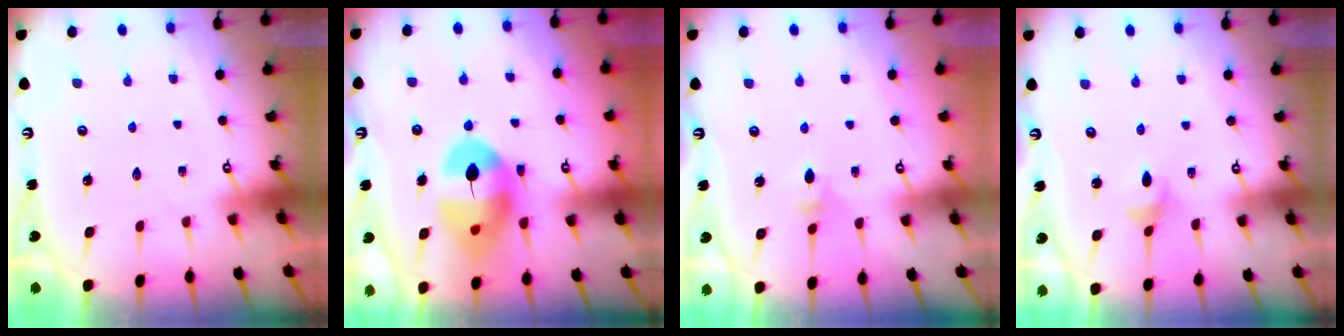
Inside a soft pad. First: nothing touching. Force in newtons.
{"total": 13.5, "press": 13.4, "slide": 2.0}
{"total": 3.8, "press": 3.7, "slide": 0.9}
{"total": 2.4, "press": 2.4, "slide": 0.4}